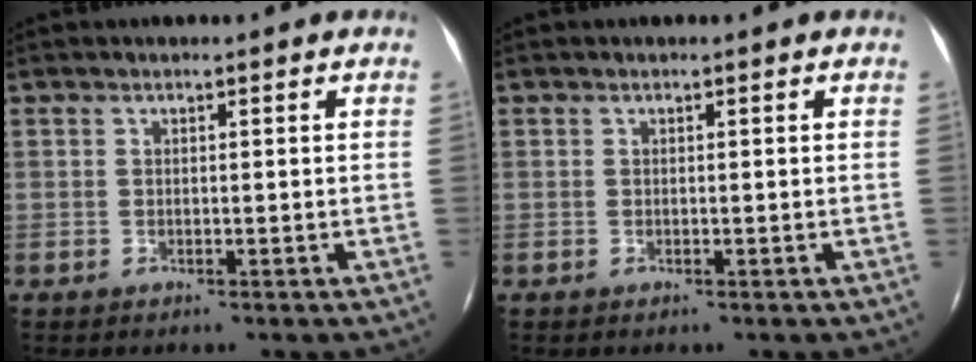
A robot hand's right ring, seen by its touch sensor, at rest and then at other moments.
{"total": 0.0}